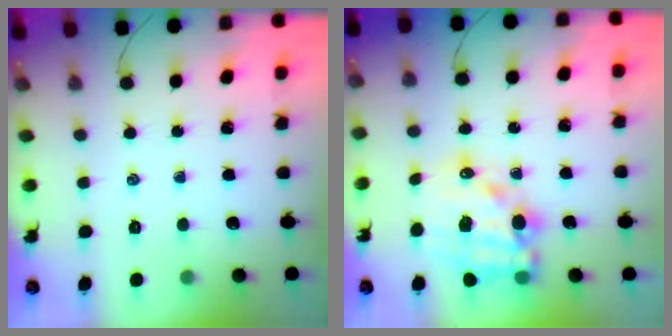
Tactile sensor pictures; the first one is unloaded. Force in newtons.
{"total": 15.4, "press": 15.0, "slide": 3.2}